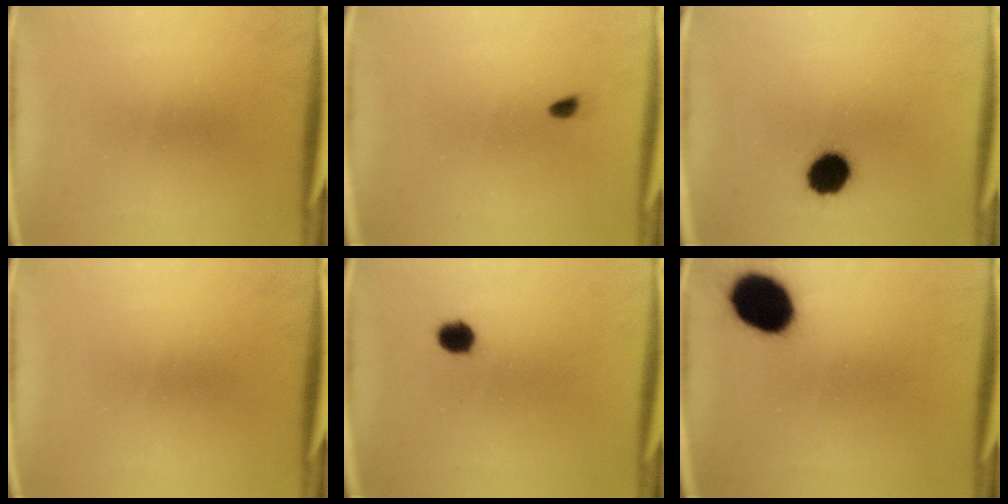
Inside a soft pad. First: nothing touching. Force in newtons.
{"total": 0.6}
{"total": 8.9}
{"total": 0.0}
{"total": 3.3}
{"total": 14.9}